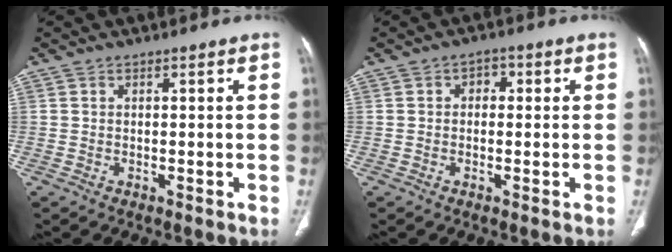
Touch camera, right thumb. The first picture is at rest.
{"total": 2.5, "force": [0.3, 1.9, 1.6], "torque": [-0.007, 0.008, -0.002]}